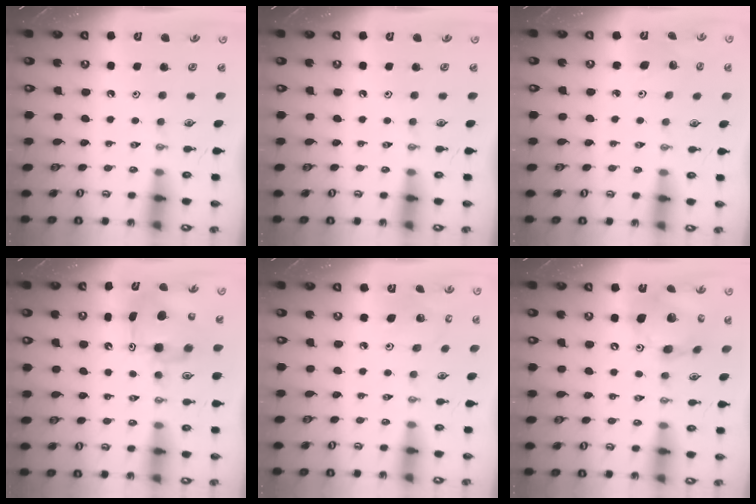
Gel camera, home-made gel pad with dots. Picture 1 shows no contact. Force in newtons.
{"total": 0.0}
{"total": 3.3, "press": 3.0, "slide": 1.3}
{"total": 9.1, "press": 9.1, "slide": 0.6}
{"total": 4.1, "press": 4.1, "slide": 0.3}
{"total": 16.0, "press": 15.7, "slide": 3.1}